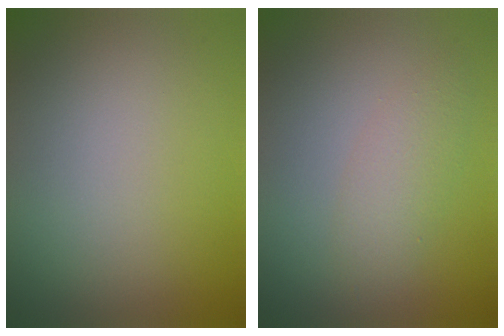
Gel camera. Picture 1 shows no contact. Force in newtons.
{"total": 2.2, "press": 2.2, "slide": 0.1}